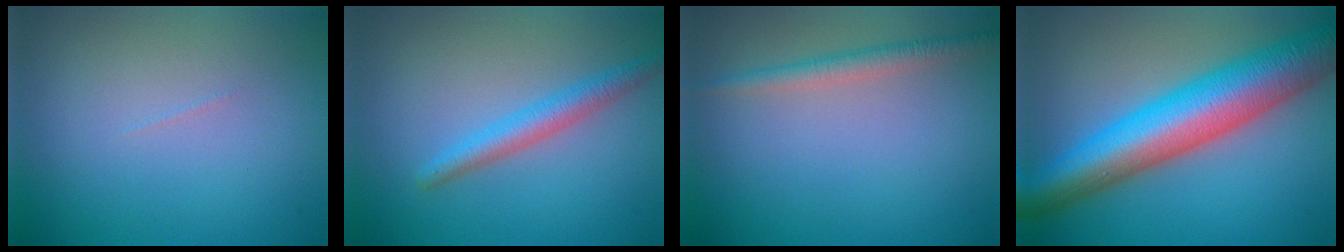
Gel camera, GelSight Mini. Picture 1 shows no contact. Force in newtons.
{"total": 2.7, "press": 2.7, "slide": 0.1}
{"total": 2.1, "press": 2.1, "slide": 0.0}
{"total": 11.2, "press": 11.2, "slide": 0.2}